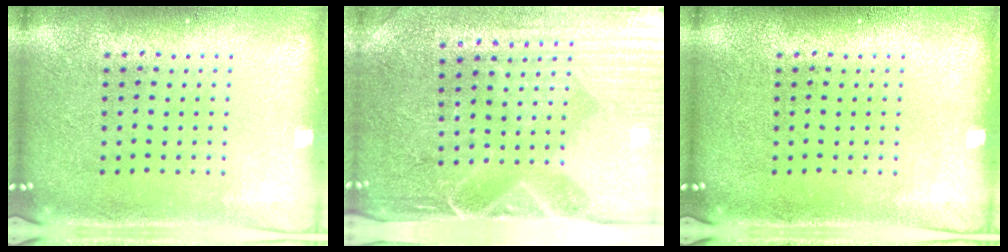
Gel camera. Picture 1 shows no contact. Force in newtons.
{"total": 4.7, "press": 4.1, "slide": 2.3}
{"total": 0.0}